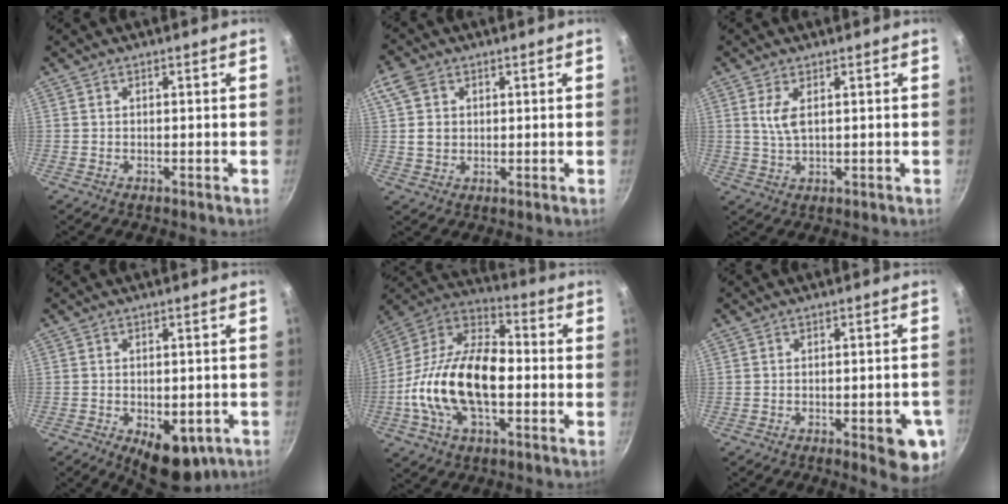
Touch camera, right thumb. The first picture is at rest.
{"total": 6.0, "force": [1.6, 4.7, 3.3], "torque": [-0.053, -0.004, 0.023]}
{"total": 4.1, "force": [1.2, 1.7, 3.5], "torque": [-0.071, -0.007, 0.026]}
{"total": 10.3, "force": [-4.2, 5.5, 7.7], "torque": [-0.067, 0.008, -0.042]}
{"total": 21.7, "force": [-3.6, 12.0, 17.8], "torque": [-0.313, 0.044, -0.083]}
{"total": 9.3, "force": [-3.4, 2.9, 8.2], "torque": [-0.076, 0.010, -0.039]}